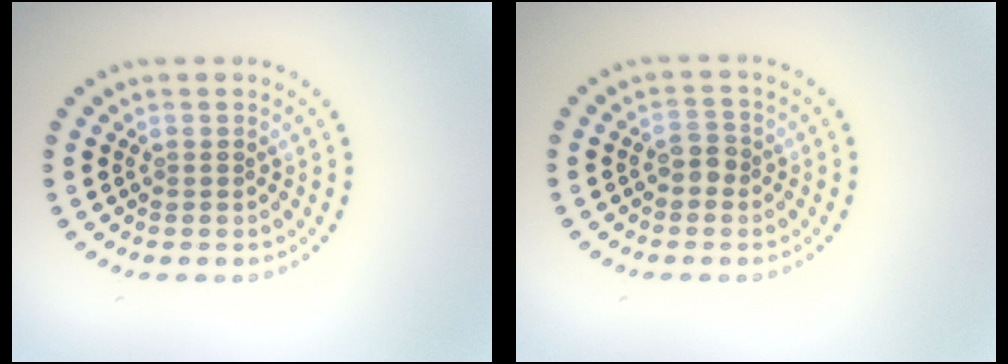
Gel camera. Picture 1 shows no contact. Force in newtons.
{"total": 1.6, "press": 1.6, "slide": 0.5}